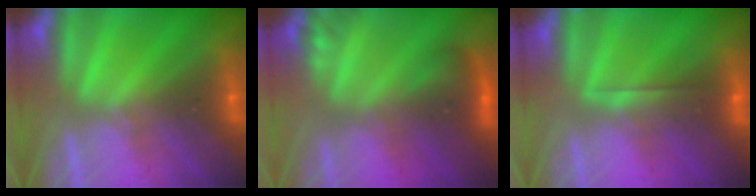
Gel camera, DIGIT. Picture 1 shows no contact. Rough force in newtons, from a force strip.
{"total": 2.9}
{"total": 2.7}